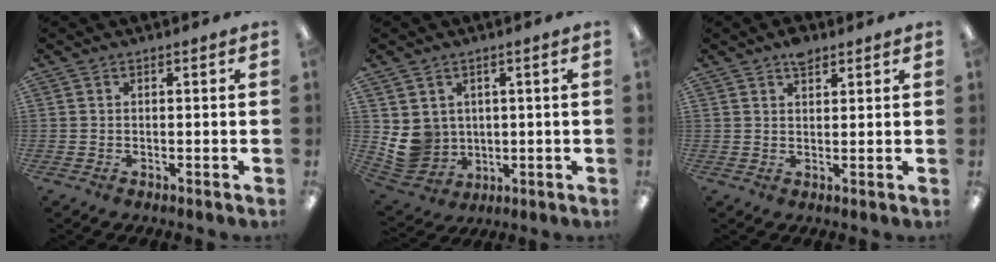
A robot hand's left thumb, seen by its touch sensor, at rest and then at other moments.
{"total": 7.3, "force": [1.6, 6.9, 1.8], "torque": [-0.059, -0.017, 0.040]}
{"total": 3.4, "force": [2.6, 1.5, 1.5], "torque": [-0.018, -0.007, 0.044]}